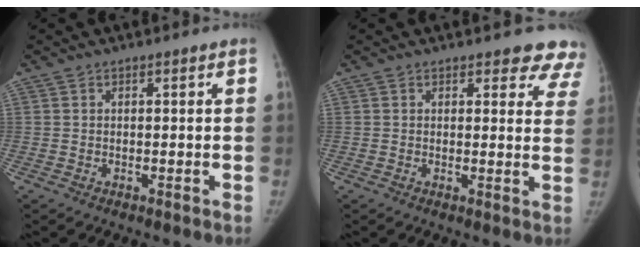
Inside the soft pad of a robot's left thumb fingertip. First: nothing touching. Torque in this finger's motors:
{"motor_torque": [0.63, -0.28, 0.79, -0.77, 0.12]}